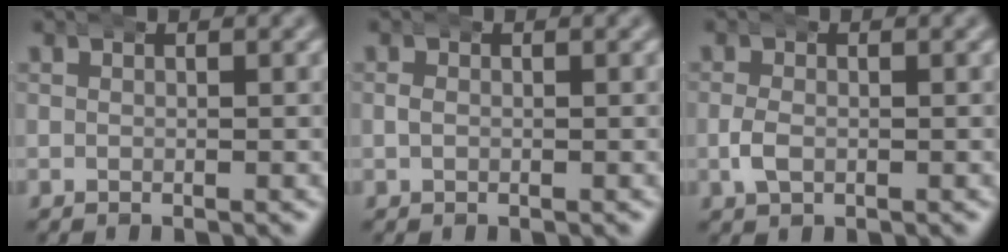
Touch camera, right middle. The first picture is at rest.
{"total": 0.6, "force": [-0.2, 0.4, 0.4], "torque": [-0.012, -0.001, -0.002]}
{"total": 1.8, "force": [-0.5, 1.2, 1.2], "torque": [-0.037, -0.005, -0.005]}